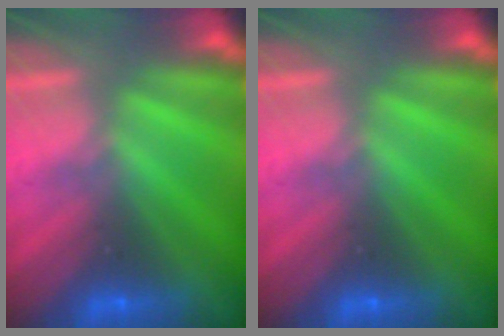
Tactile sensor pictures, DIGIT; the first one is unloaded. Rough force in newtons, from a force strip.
{"total": 0.0}